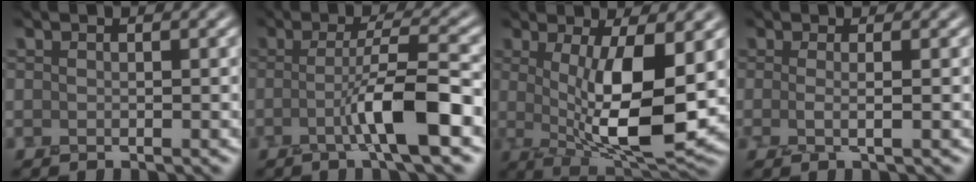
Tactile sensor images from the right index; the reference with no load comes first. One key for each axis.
{"total": 5.5, "fx": -1.6, "fy": 0.4, "fz": 5.3, "tx": -0.088, "ty": 0.019, "tz": -0.040}
{"total": 8.8, "fx": 0.6, "fy": 2.4, "fz": 8.4, "tx": -0.142, "ty": -0.019, "tz": 0.020}
{"total": 1.7, "fx": 0.1, "fy": 0.4, "fz": 1.6, "tx": -0.032, "ty": -0.002, "tz": -0.008}